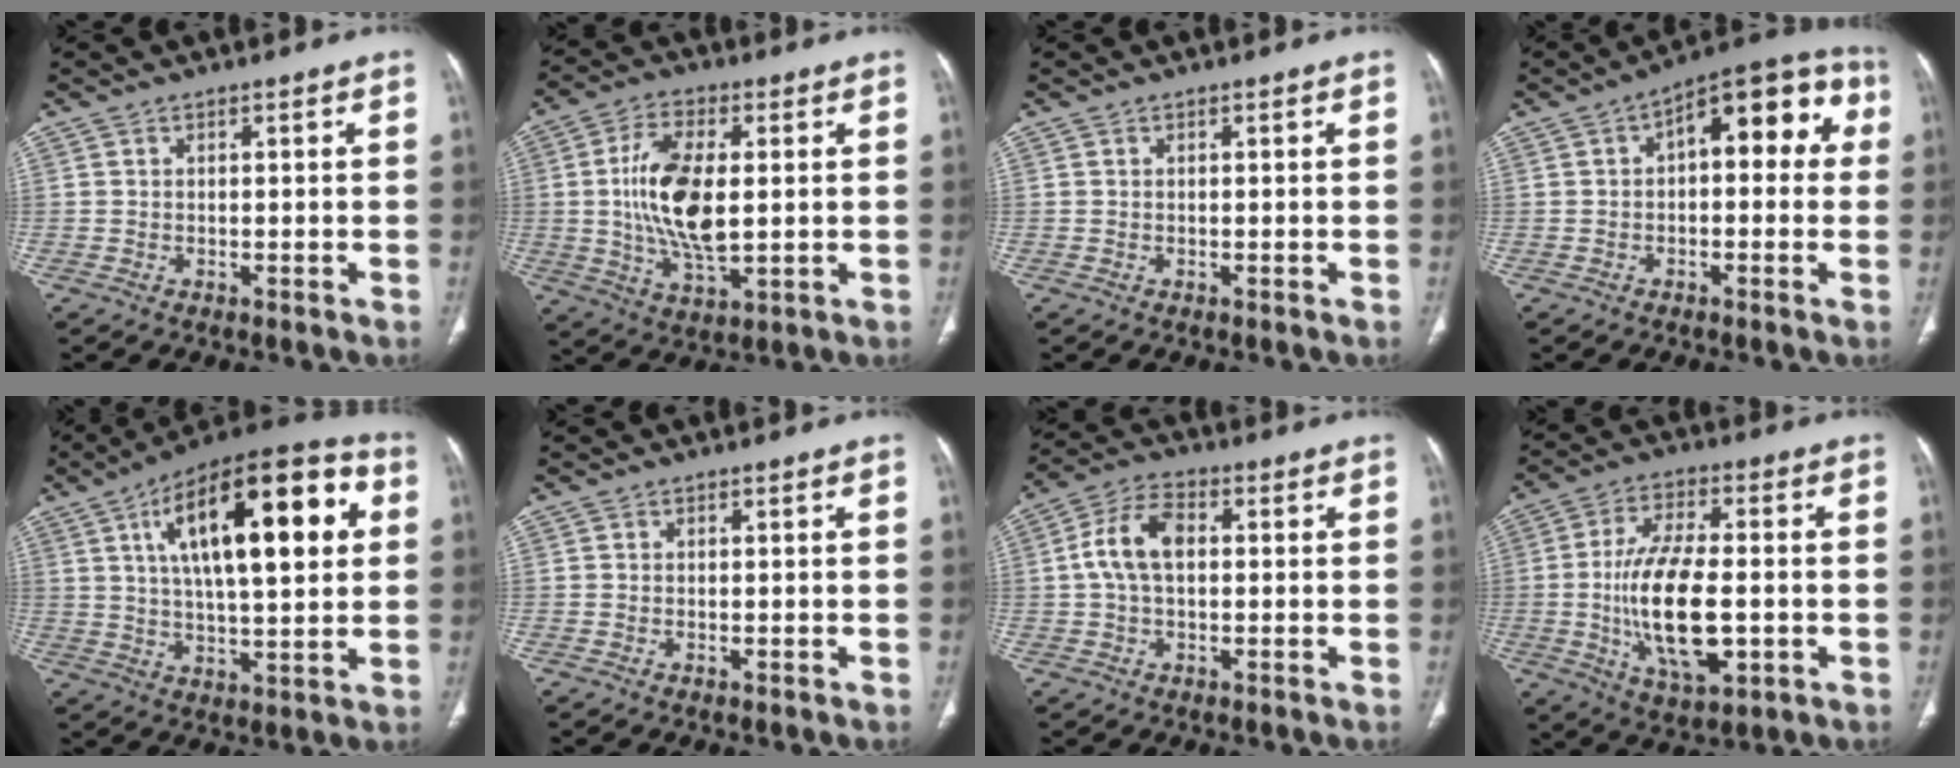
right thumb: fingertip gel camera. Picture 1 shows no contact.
{"total": 14.2, "force": [0.8, 6.7, 12.4], "torque": [-0.238, -0.008, 0.018]}
{"total": 0.0}
{"total": 14.5, "force": [2.6, 7.1, 12.3], "torque": [-0.119, 0.045, 0.025]}
{"total": 24.7, "force": [6.8, 9.3, 21.9], "torque": [-0.325, 0.015, 0.097]}
{"total": 0.0}
{"total": 8.5, "force": [0.7, 5.1, 6.8], "torque": [-0.137, 0.024, 0.008]}
{"total": 17.1, "force": [-2.3, 7.6, 15.1], "torque": [-0.273, 0.000, -0.035]}